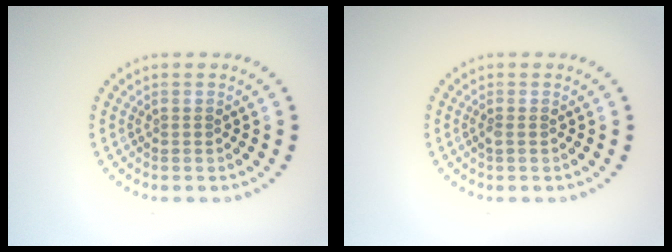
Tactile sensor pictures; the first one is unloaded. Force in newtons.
{"total": 0.6, "press": 0.6, "slide": 0.2}